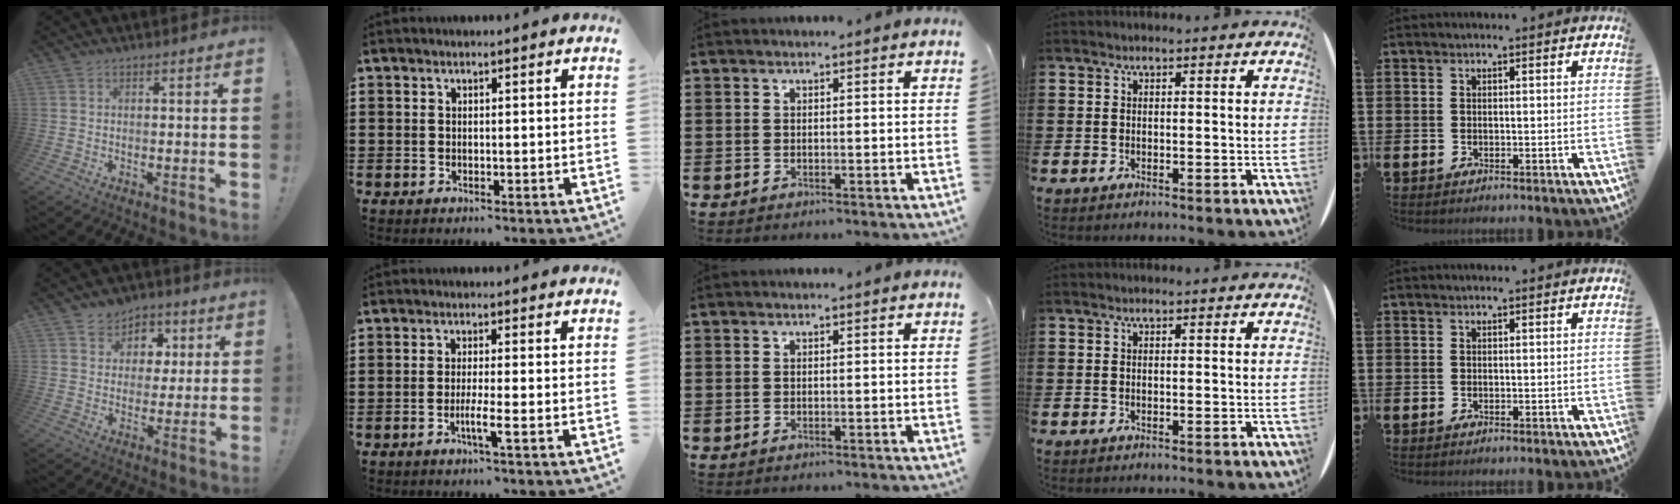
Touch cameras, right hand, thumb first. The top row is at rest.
{"thumb": {"total": 7.4, "force": [2.4, 7.0, 1.0], "torque": [-0.006, -0.018, 0.050]}, "index": {"total": 3.3, "force": [-1.4, 0.0, 3.0], "torque": [-0.053, -0.008, -0.026]}}